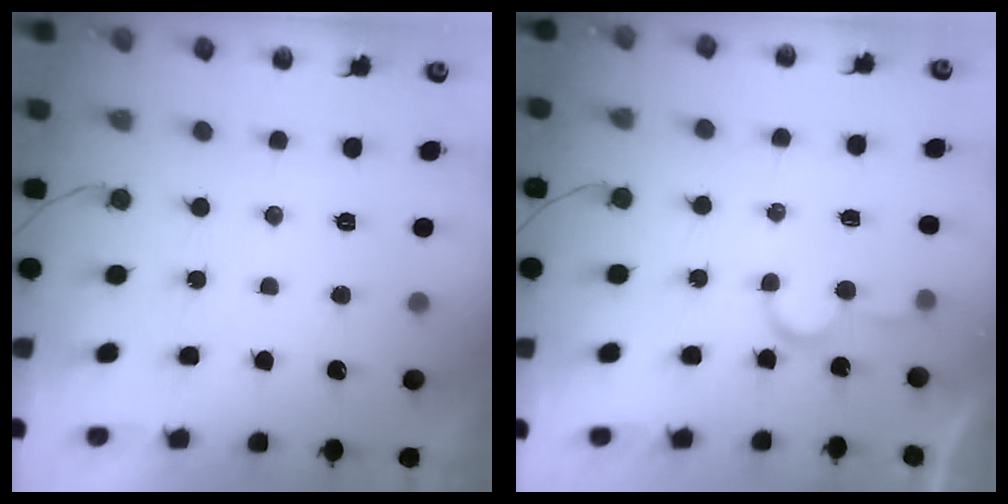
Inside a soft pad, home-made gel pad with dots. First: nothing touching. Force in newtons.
{"total": 5.3, "press": 5.2, "slide": 0.3}